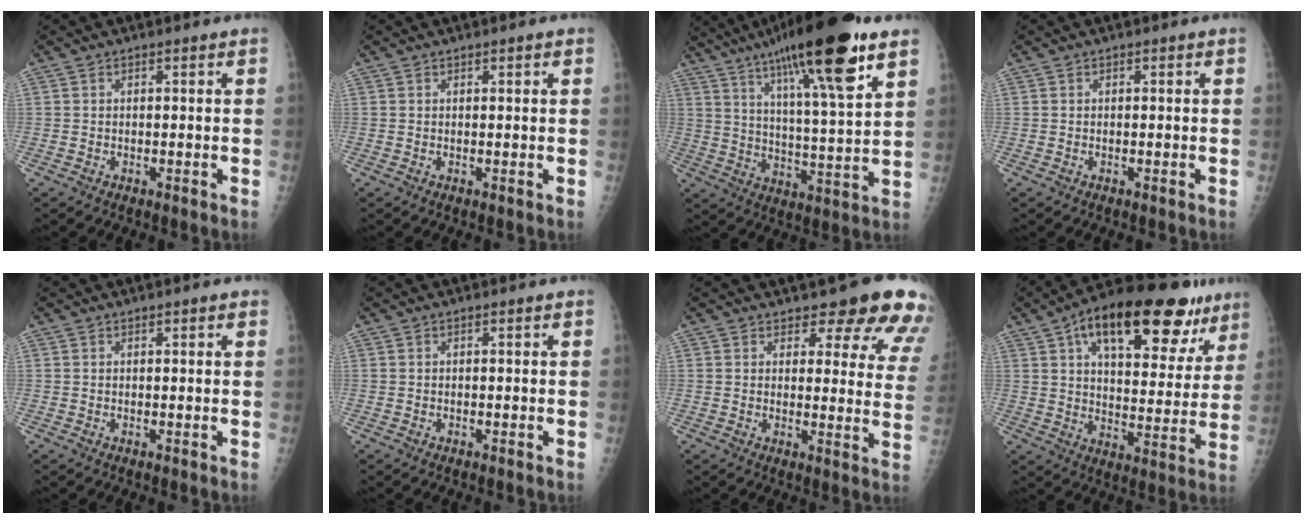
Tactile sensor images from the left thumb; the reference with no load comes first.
{"total": 0.7, "force": [0.5, 0.1, 0.5], "torque": [-0.006, 0.001, 0.006]}
{"total": 22.3, "force": [13.5, 3.3, 17.5], "torque": [-0.277, -0.039, 0.216]}
{"total": 0.0}
{"total": 1.1, "force": [0.8, 0.2, 0.7], "torque": [-0.006, 0.001, 0.009]}
{"total": 0.0}
{"total": 14.9, "force": [12.1, 5.1, 7.0], "torque": [-0.036, -0.070, 0.121]}
{"total": 26.0, "force": [14.2, 11.4, 18.6], "torque": [-0.235, -0.006, 0.210]}